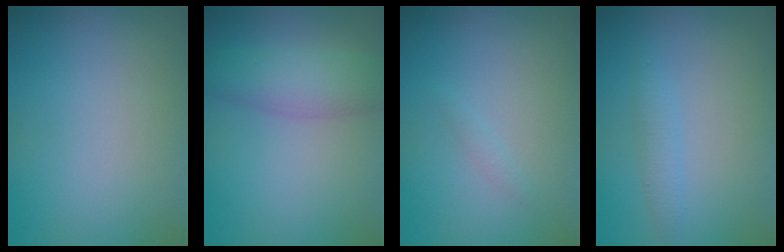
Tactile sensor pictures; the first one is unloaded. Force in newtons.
{"total": 4.0, "press": 4.0, "slide": 0.0}
{"total": 0.5, "press": 0.5, "slide": 0.0}
{"total": 1.3, "press": 1.3, "slide": 0.1}